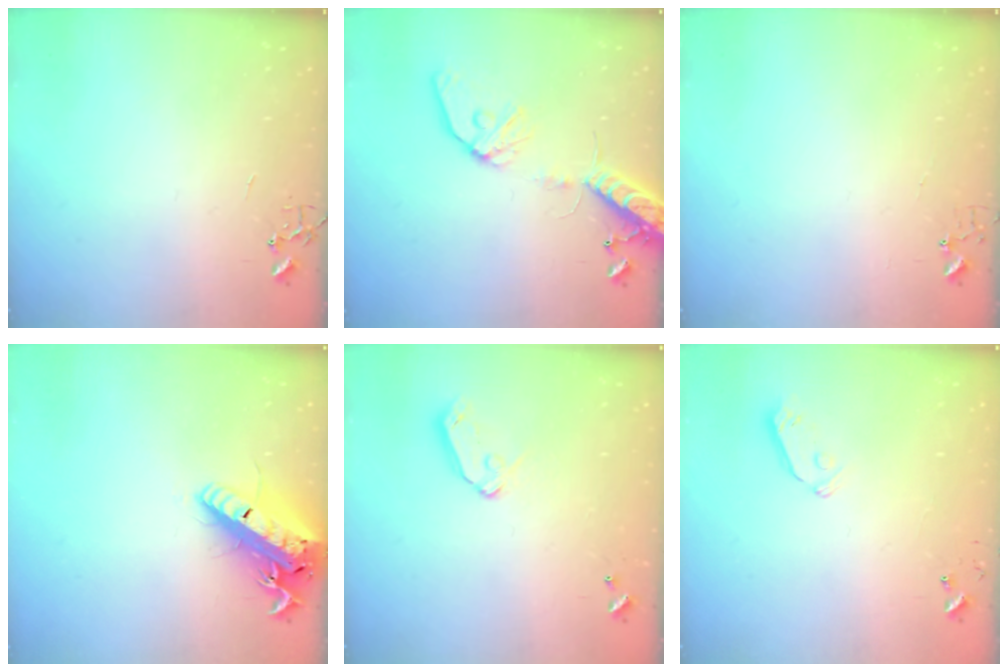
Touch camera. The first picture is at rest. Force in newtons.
{"total": 14.1, "press": 13.8, "slide": 3.0}
{"total": 3.6, "press": 3.6, "slide": 0.3}
{"total": 21.8, "press": 21.4, "slide": 4.2}
{"total": 7.1, "press": 7.1, "slide": 0.8}
{"total": 5.4, "press": 5.3, "slide": 0.9}